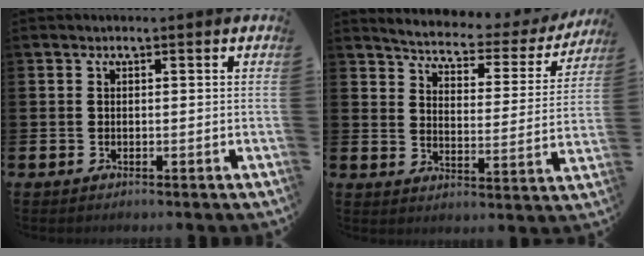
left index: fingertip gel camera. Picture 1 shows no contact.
{"total": 4.0, "force": [3.8, 0.9, 1.2], "torque": [-0.049, -0.034, 0.056]}